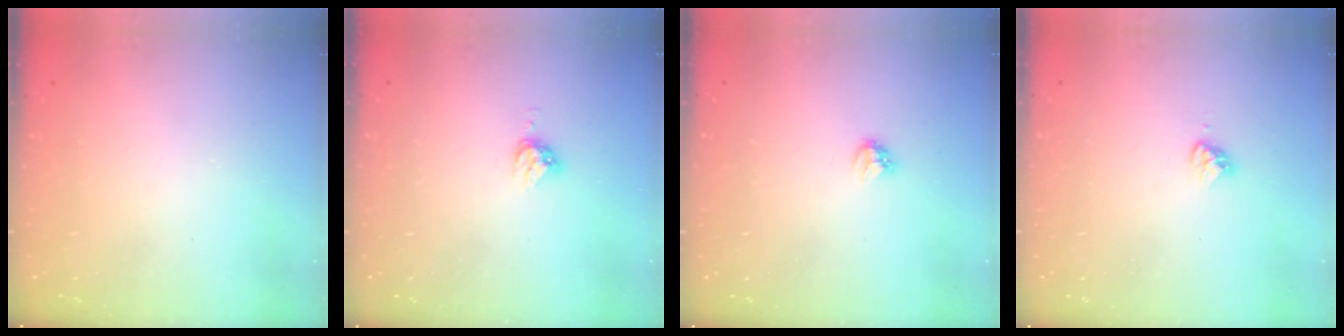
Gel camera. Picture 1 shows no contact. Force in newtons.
{"total": 4.8, "press": 4.7, "slide": 0.7}
{"total": 2.8, "press": 2.8, "slide": 0.3}
{"total": 3.4, "press": 3.3, "slide": 0.2}